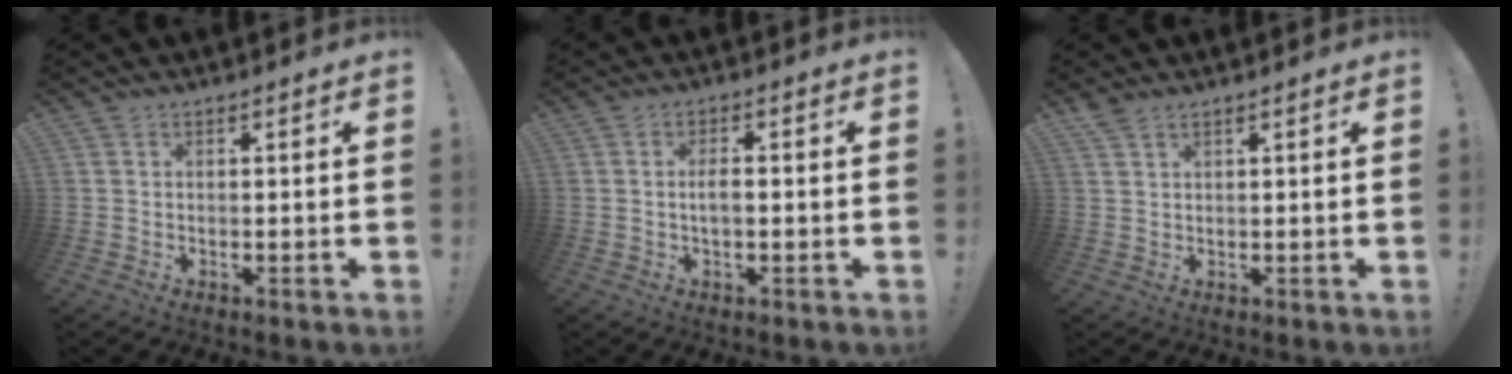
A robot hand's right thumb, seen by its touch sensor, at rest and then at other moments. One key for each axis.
{"total": 3.0, "fx": -0.6, "fy": 0.8, "fz": 2.9, "tx": -0.056, "ty": 0.001, "tz": -0.015}
{"total": 2.4, "fx": 2.1, "fy": 0.7, "fz": 1.1, "tx": -0.016, "ty": -0.010, "tz": 0.038}